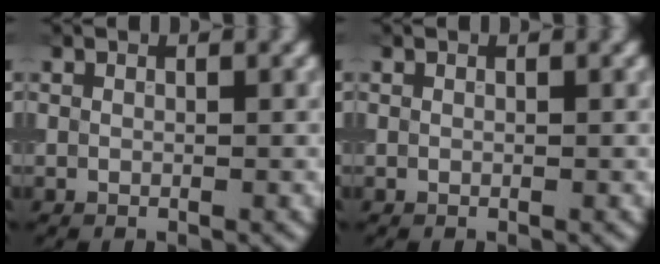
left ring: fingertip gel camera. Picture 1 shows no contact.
{"total": 0.0}